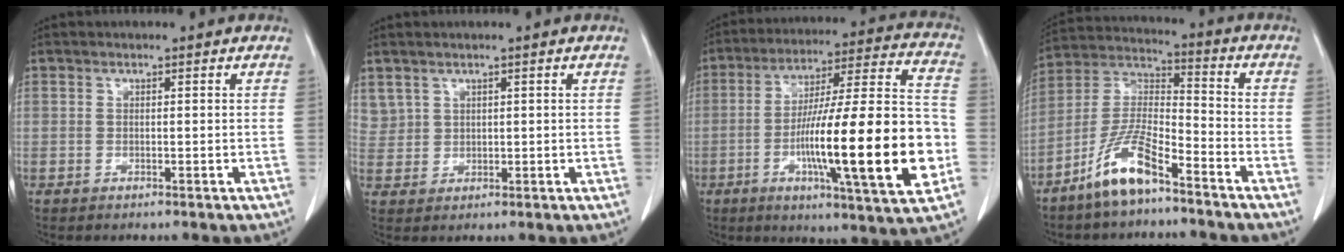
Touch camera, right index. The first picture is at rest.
{"total": 3.2, "force": [2.1, 2.3, 0.4], "torque": [-0.005, 0.006, 0.050]}
{"total": 24.8, "force": [-5.9, 1.5, 24.1], "torque": [-0.360, -0.005, -0.095]}
{"total": 10.7, "force": [-7.3, 2.3, 7.5], "torque": [-0.164, -0.004, -0.145]}